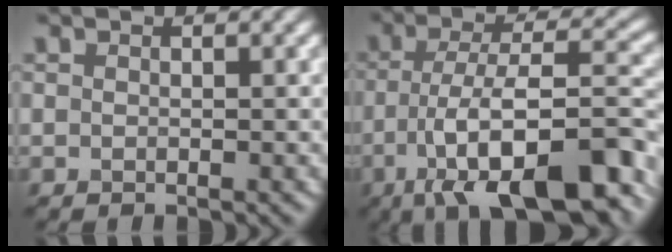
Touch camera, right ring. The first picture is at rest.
{"total": 13.6, "force": [-6.0, 4.5, 11.4], "torque": [-0.173, 0.001, -0.096]}